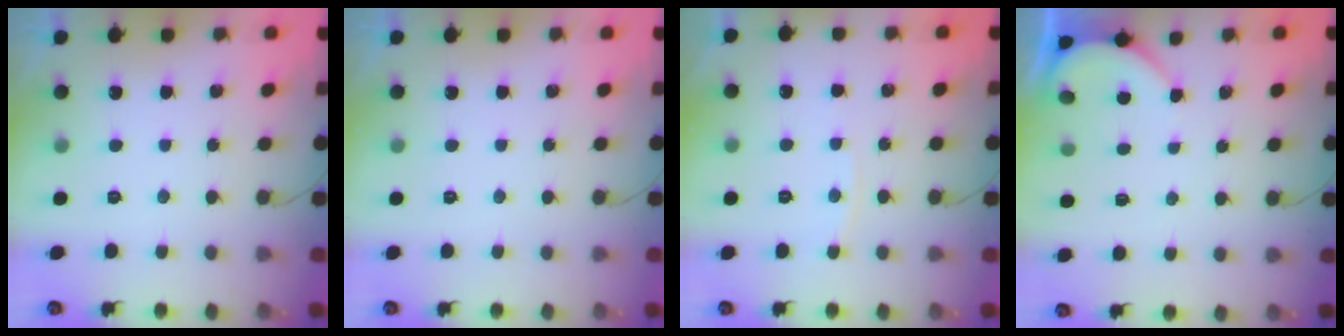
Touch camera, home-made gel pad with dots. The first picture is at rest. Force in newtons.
{"total": 0.0}
{"total": 2.7, "press": 2.7, "slide": 0.4}
{"total": 2.7, "press": 2.7, "slide": 0.1}